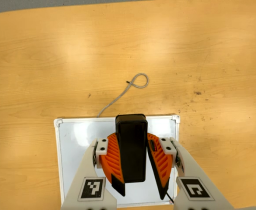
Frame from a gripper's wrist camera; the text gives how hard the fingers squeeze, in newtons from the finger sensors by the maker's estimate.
{"total": 9.6, "left": 9.4, "right": 9.8}